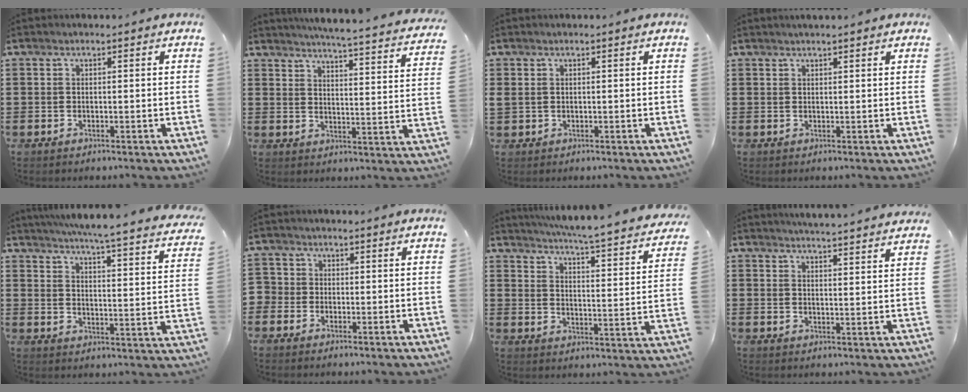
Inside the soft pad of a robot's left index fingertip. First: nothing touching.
{"total": 4.4, "force": [4.2, -0.6, 1.3], "torque": [-0.039, -0.044, 0.065]}
{"total": 0.8, "force": [0.3, 0.7, 0.3], "torque": [-0.010, 0.005, 0.004]}
{"total": 1.1, "force": [0.9, 0.0, 0.5], "torque": [-0.011, 0.000, 0.018]}
{"total": 4.7, "force": [4.1, -0.8, 2.1], "torque": [-0.063, -0.041, 0.061]}
{"total": 2.1, "force": [-0.9, 1.9, -0.1], "torque": [-0.011, 0.004, -0.023]}
{"total": 4.8, "force": [4.4, -0.8, 1.7], "torque": [-0.058, -0.043, 0.067]}
{"total": 3.8, "force": [3.7, -0.8, 0.2], "torque": [-0.017, -0.023, 0.066]}